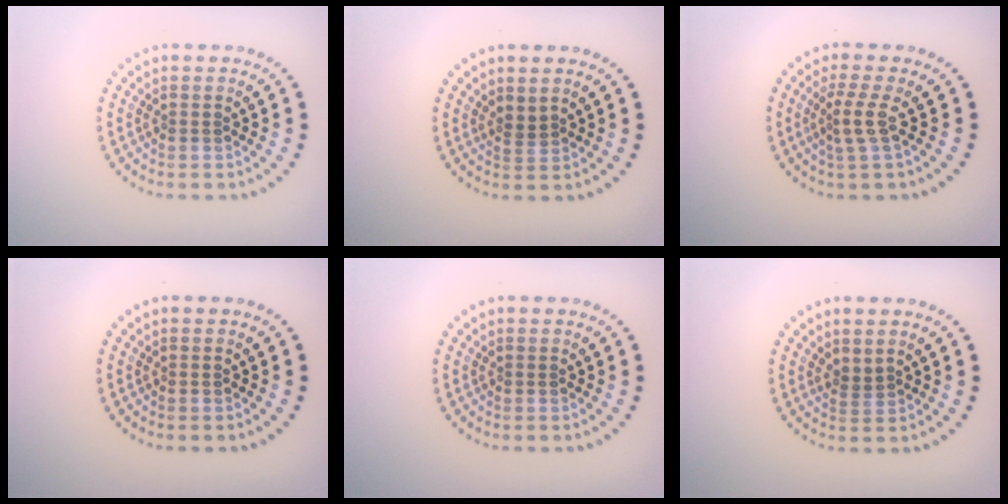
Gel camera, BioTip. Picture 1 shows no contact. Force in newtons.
{"total": 1.3, "press": 0.9, "slide": 0.9}
{"total": 2.2, "press": 1.5, "slide": 1.7}
{"total": 0.0}
{"total": 0.0}
{"total": 1.1, "press": 0.8, "slide": 0.7}